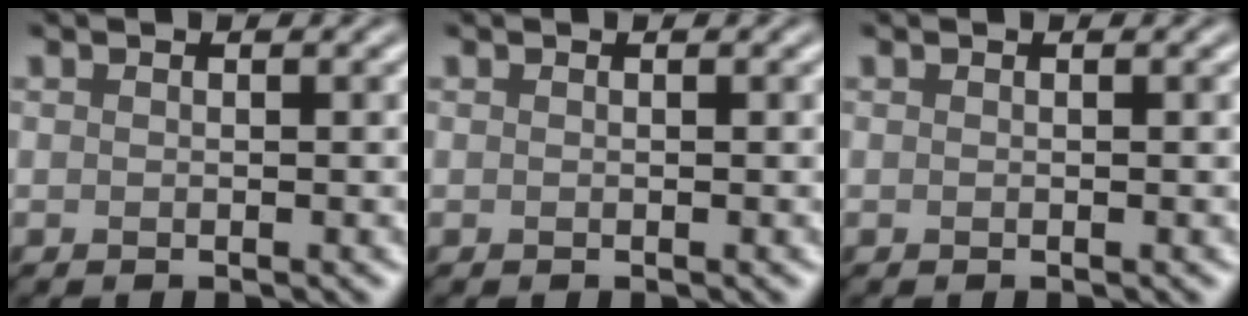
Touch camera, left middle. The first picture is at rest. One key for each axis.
{"total": 0.0}
{"total": 0.0}